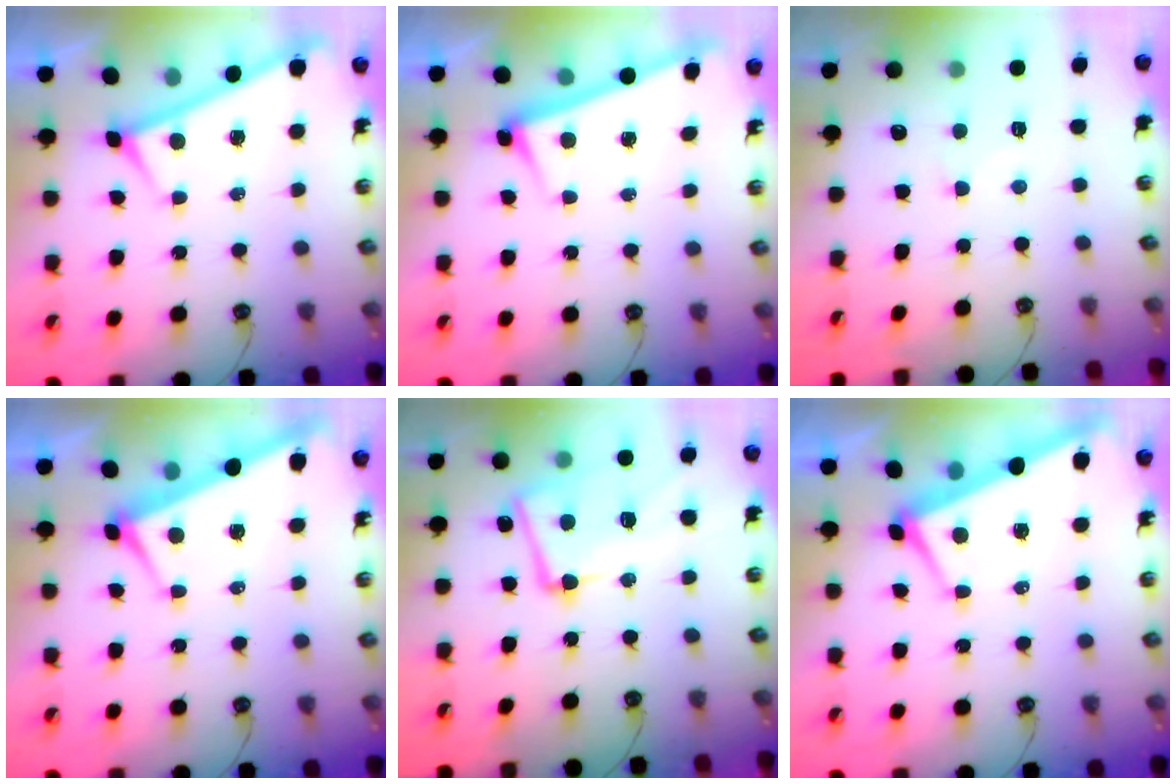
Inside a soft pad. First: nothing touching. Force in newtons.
{"total": 2.9, "press": 2.8, "slide": 0.6}
{"total": 0.8, "press": 0.6, "slide": 0.5}
{"total": 2.2, "press": 2.0, "slide": 0.8}
{"total": 9.9, "press": 9.7, "slide": 2.0}
{"total": 1.9, "press": 1.7, "slide": 0.8}